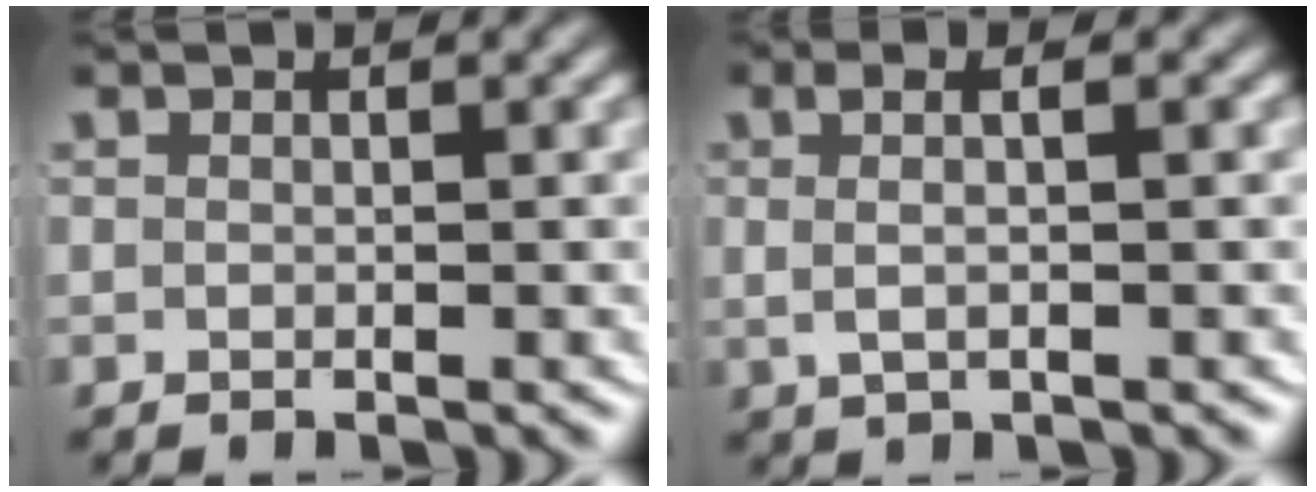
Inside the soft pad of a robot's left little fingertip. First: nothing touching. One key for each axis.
{"total": 3.0, "fx": 0.4, "fy": 1.0, "fz": 2.8, "tx": -0.042, "ty": 0.005, "tz": 0.007}